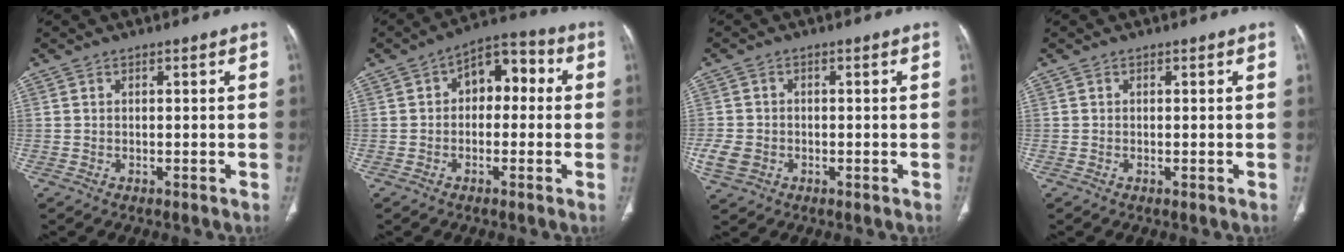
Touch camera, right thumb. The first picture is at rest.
{"total": 8.6, "force": [0.8, 5.6, 6.5], "torque": [-0.056, 0.033, -0.002]}
{"total": 4.8, "force": [-1.3, 4.0, 2.4], "torque": [-0.050, 0.008, -0.019]}
{"total": 0.0}